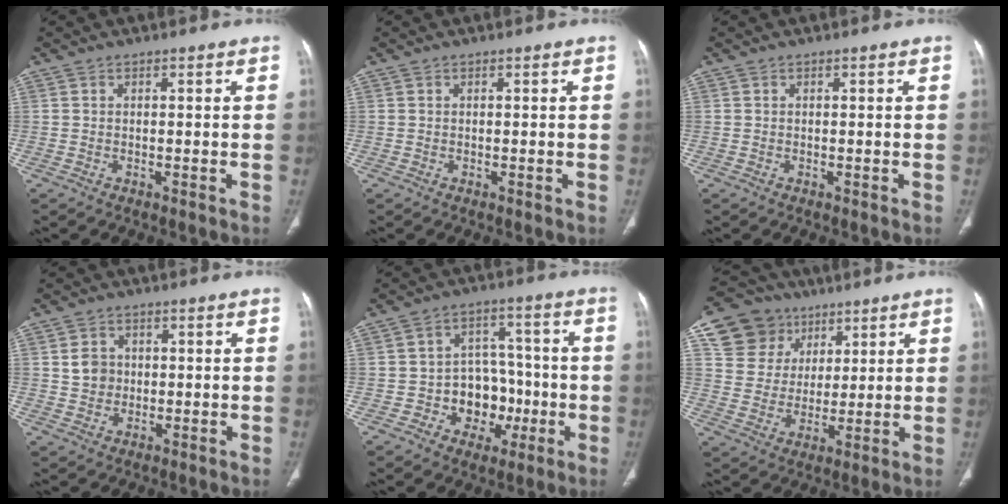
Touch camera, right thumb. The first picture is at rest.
{"total": 0.0}
{"total": 0.0}
{"total": 4.1, "force": [0.6, 3.7, 1.8], "torque": [-0.011, 0.001, 0.010]}
{"total": 10.6, "force": [-2.7, 8.7, 5.4], "torque": [-0.021, 0.042, -0.036]}
{"total": 13.1, "force": [6.6, 10.8, 3.2], "torque": [-0.031, -0.010, 0.126]}